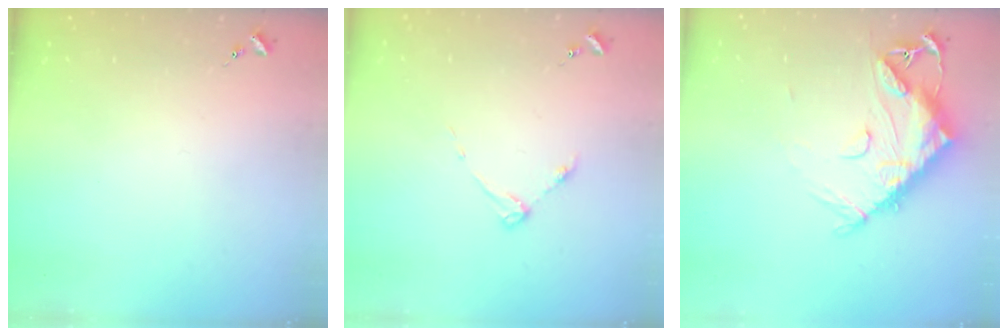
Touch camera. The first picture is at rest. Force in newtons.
{"total": 3.7, "press": 3.7, "slide": 0.4}
{"total": 14.3, "press": 14.2, "slide": 1.3}